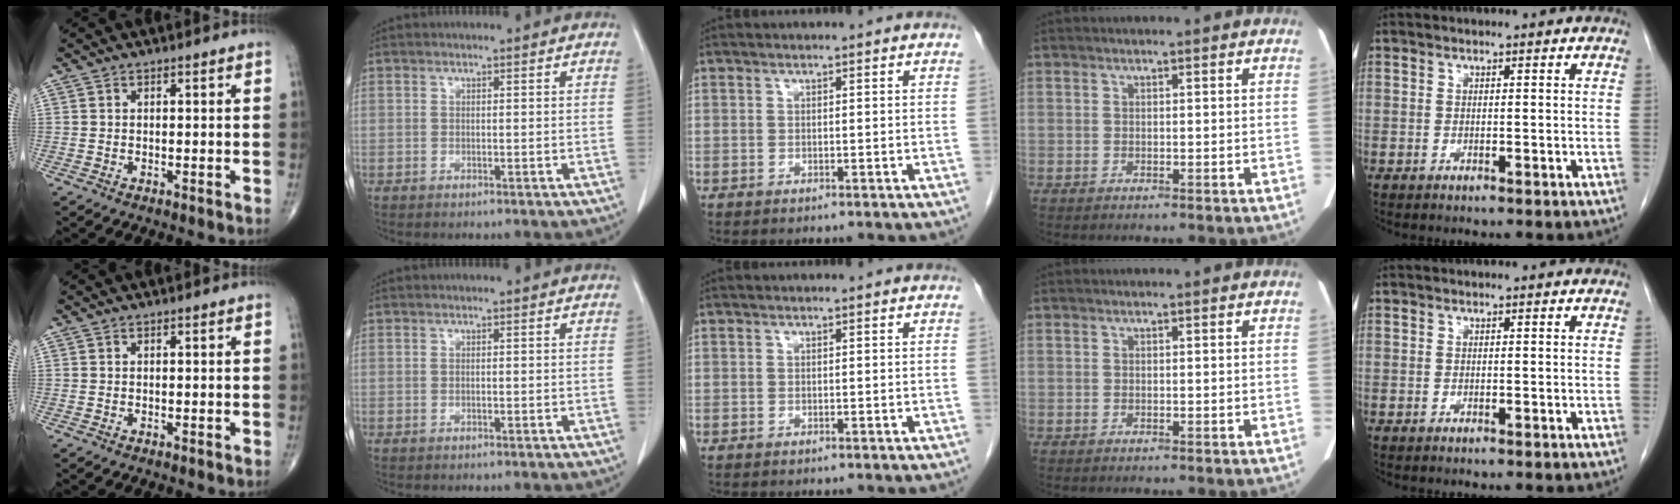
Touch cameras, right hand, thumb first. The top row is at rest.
{}